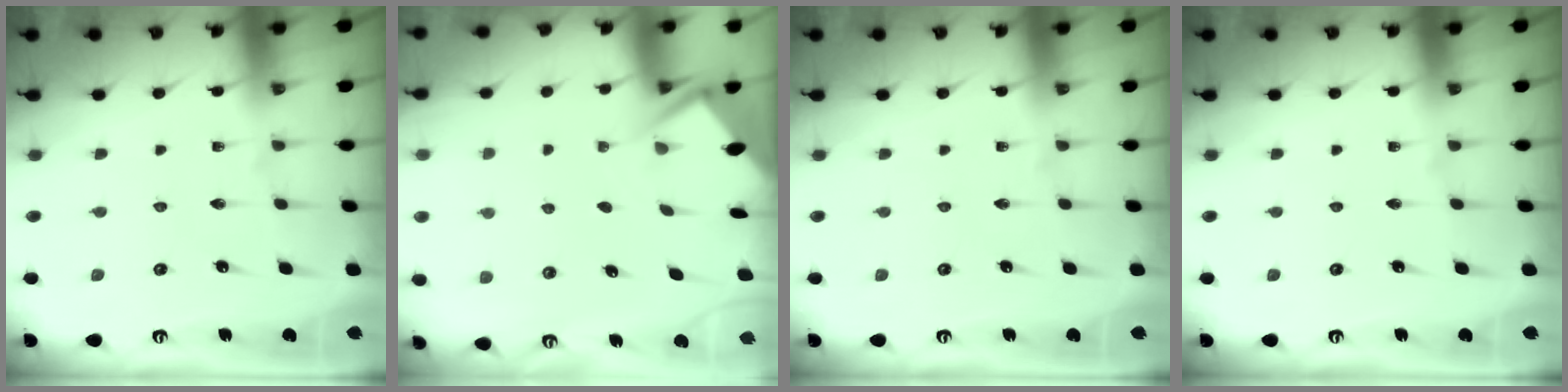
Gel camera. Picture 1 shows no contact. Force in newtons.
{"total": 3.0, "press": 3.0, "slide": 0.4}
{"total": 0.0}
{"total": 0.0}